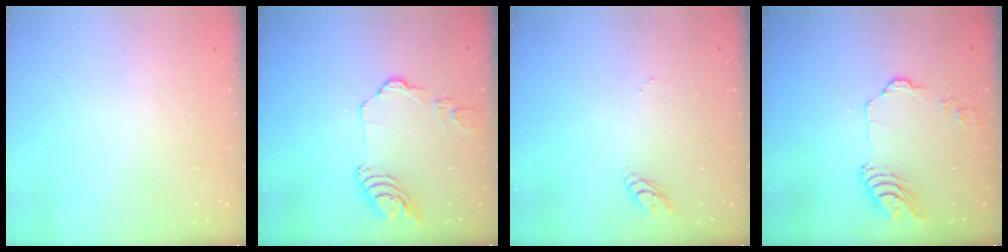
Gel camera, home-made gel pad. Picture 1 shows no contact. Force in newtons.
{"total": 11.5, "press": 11.4, "slide": 1.6}
{"total": 4.6, "press": 4.6, "slide": 0.4}
{"total": 9.1, "press": 9.0, "slide": 0.5}